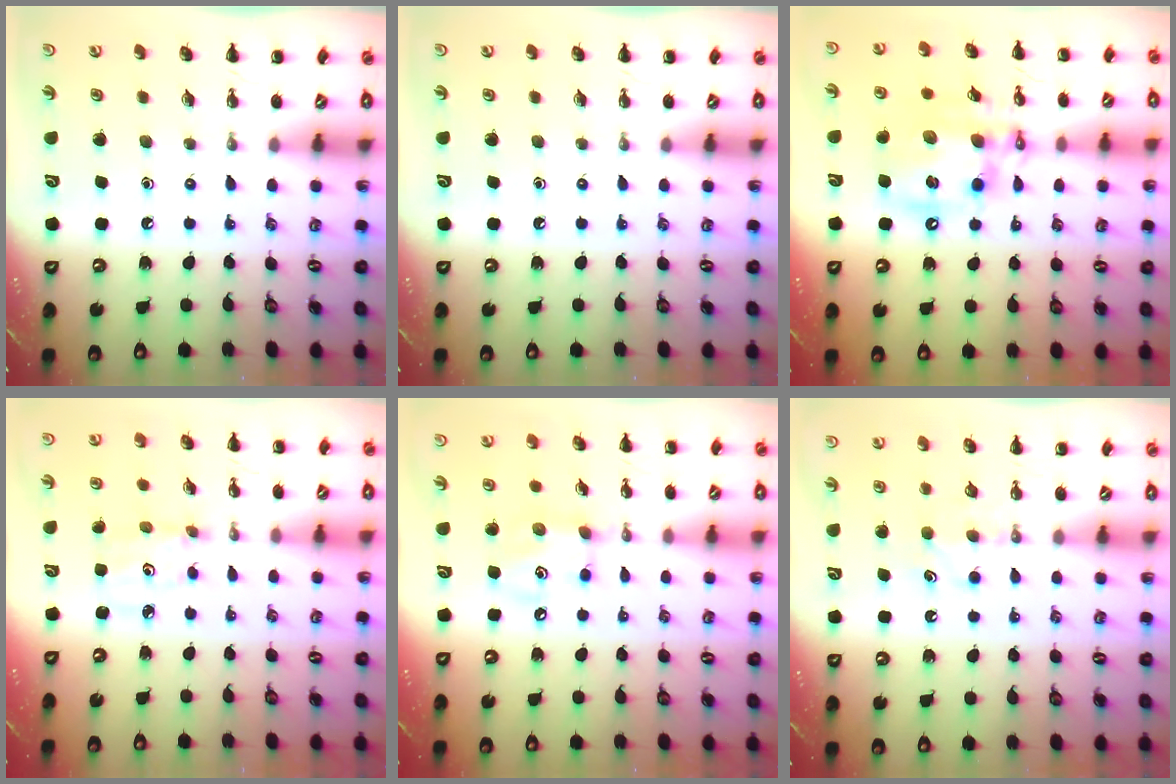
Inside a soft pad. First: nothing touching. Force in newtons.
{"total": 0.0}
{"total": 15.3, "press": 15.0, "slide": 3.1}
{"total": 2.6, "press": 2.6, "slide": 0.3}
{"total": 5.5, "press": 5.5, "slide": 0.5}
{"total": 3.9, "press": 3.7, "slide": 1.3}